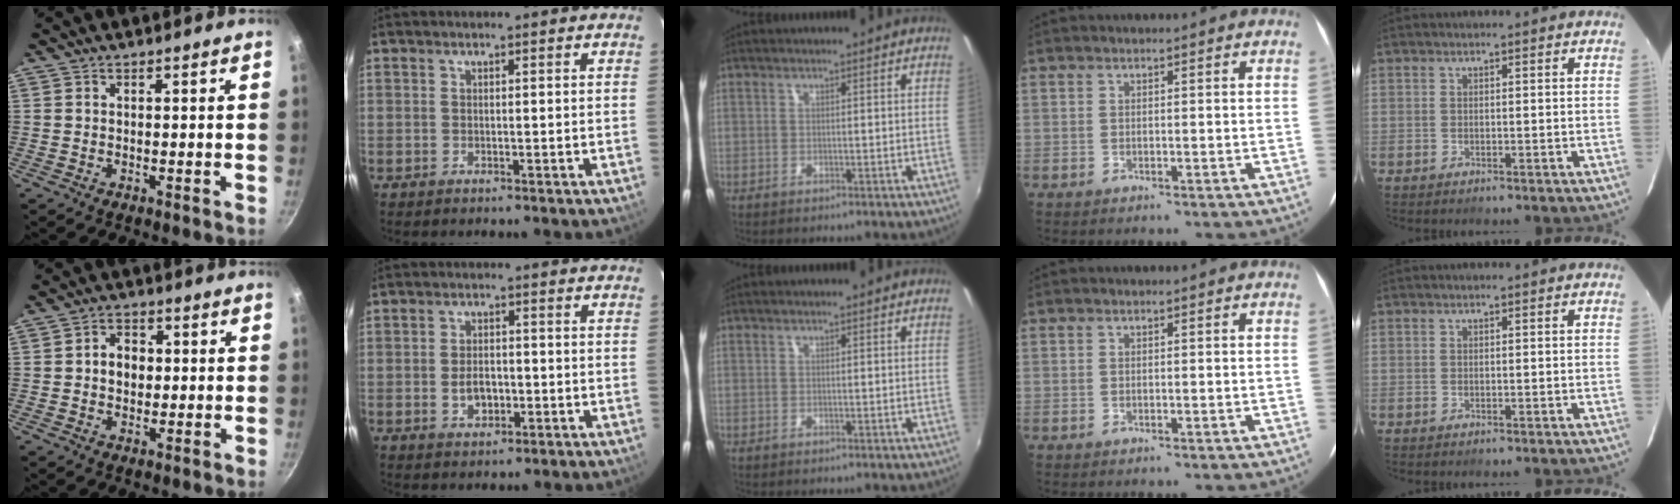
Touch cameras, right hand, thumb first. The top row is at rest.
{"thumb": {"total": 5.0, "force": [0.2, 4.1, 3.0], "torque": [-0.024, 0.007, -0.002]}, "index": {"total": 4.3, "force": [-1.2, 2.8, 3.1], "torque": [-0.058, 0.002, -0.015]}}